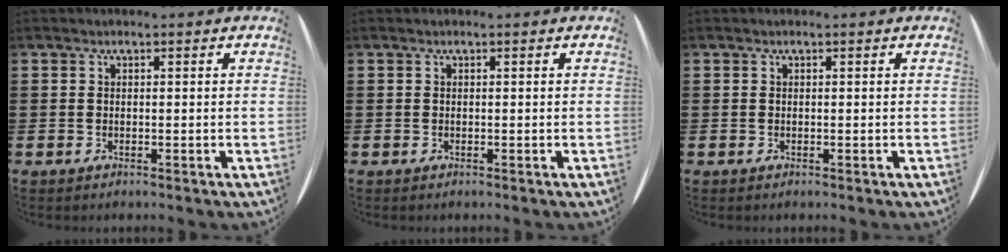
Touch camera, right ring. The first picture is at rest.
{"total": 0.0}
{"total": 0.0}